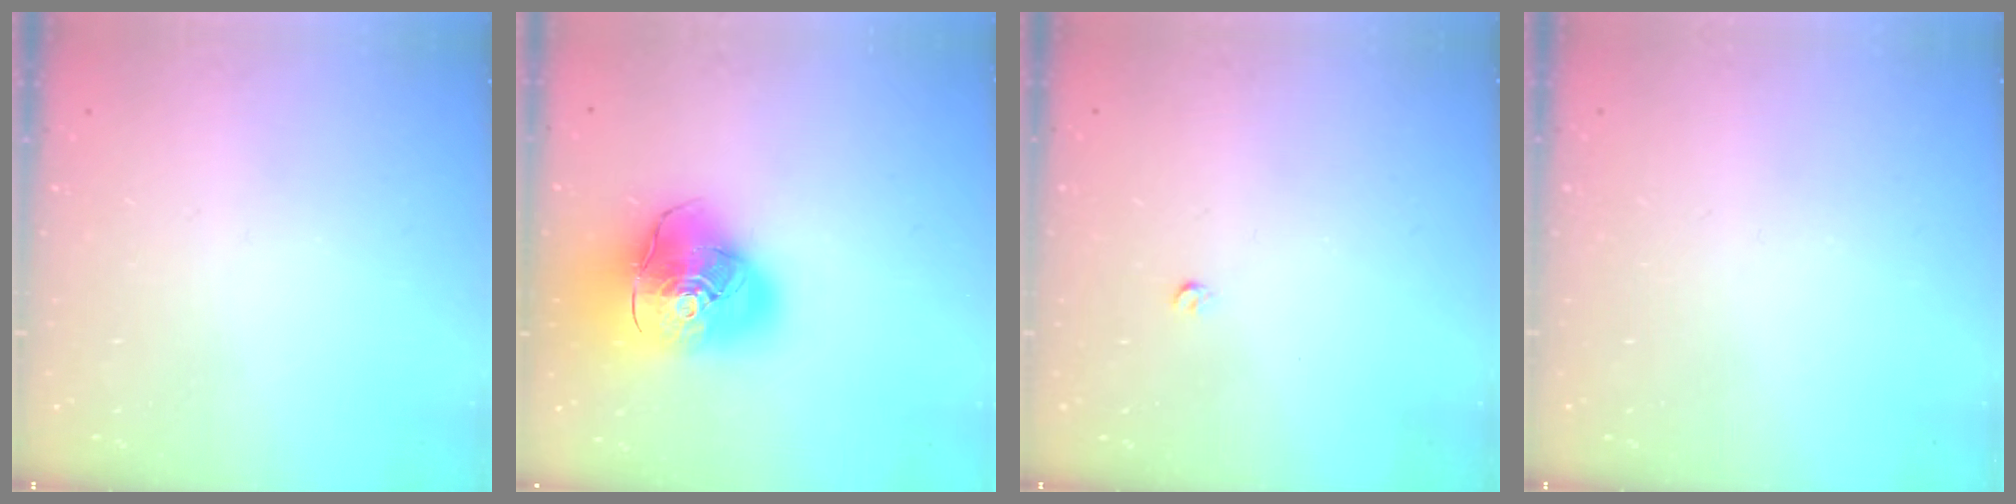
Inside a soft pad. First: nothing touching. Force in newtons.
{"total": 22.5, "press": 22.3, "slide": 3.4}
{"total": 2.6, "press": 2.5, "slide": 0.4}
{"total": 0.0}